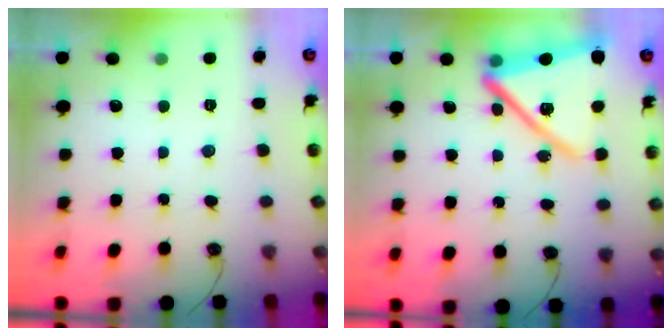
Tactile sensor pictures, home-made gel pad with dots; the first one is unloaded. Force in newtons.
{"total": 18.1, "press": 18.0, "slide": 1.5}